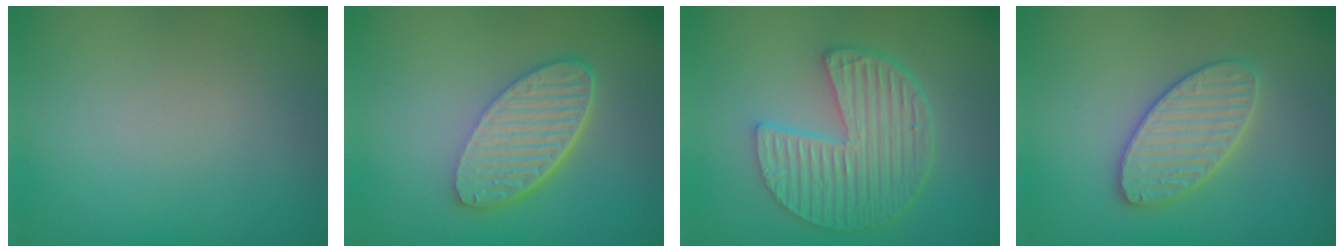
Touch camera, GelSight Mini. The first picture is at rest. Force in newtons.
{"total": 5.9, "press": 4.3, "slide": 4.1}
{"total": 6.3, "press": 4.6, "slide": 4.4}
{"total": 4.4, "press": 4.3, "slide": 0.5}